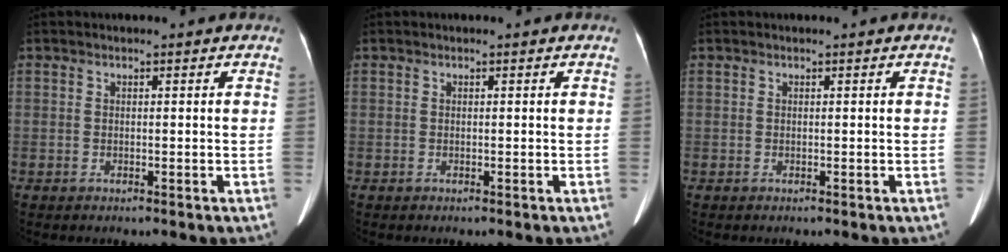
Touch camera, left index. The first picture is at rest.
{"total": 0.0}
{"total": 0.0}